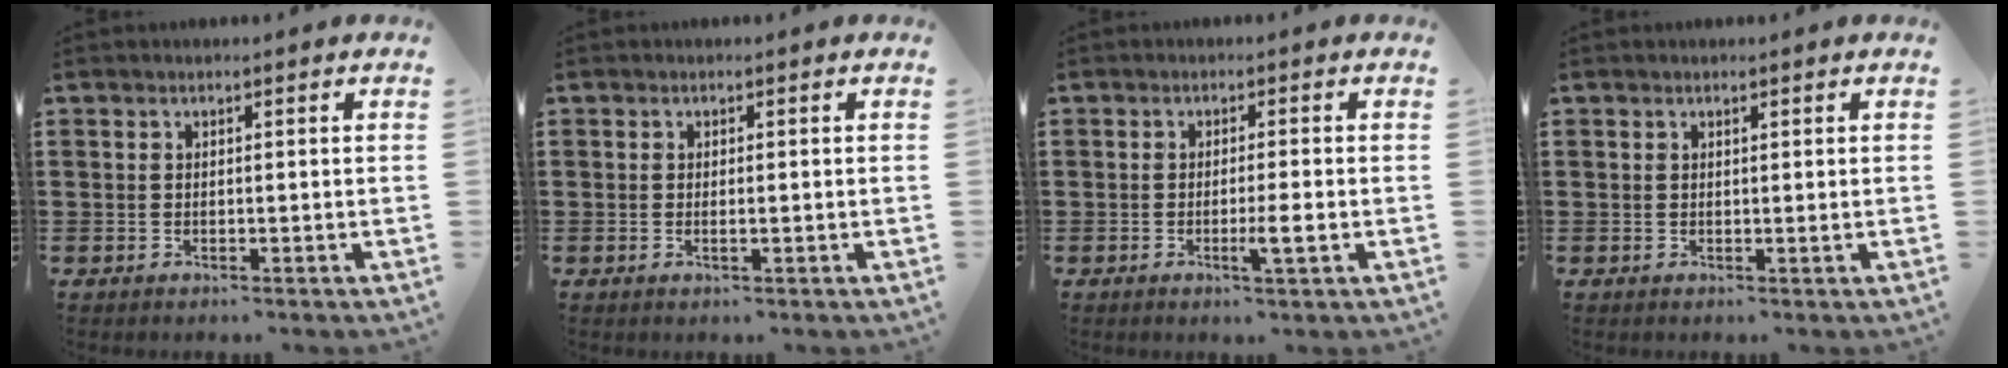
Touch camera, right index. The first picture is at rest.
{"total": 0.8, "force": [-0.1, 0.2, 0.8], "torque": [-0.014, 0.000, -0.002]}
{"total": 3.4, "force": [-1.1, -0.1, 3.3], "torque": [-0.053, -0.009, -0.021]}
{"total": 0.5, "force": [0.2, 0.0, 0.5], "torque": [-0.009, -0.001, 0.005]}